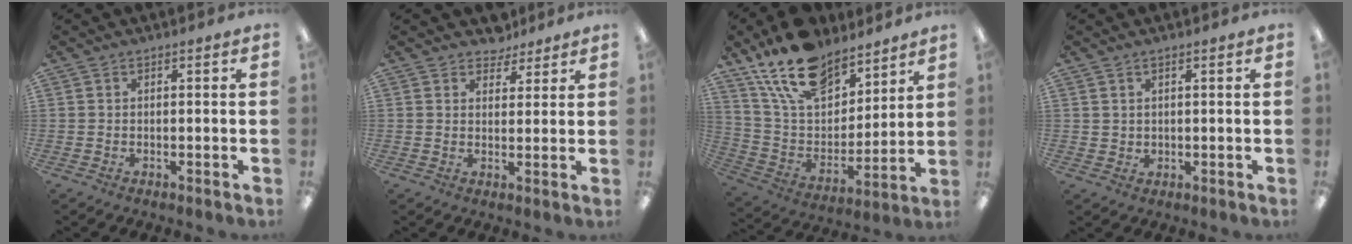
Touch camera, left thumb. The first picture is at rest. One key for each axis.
{"total": 4.2, "fx": 3.5, "fy": 2.4, "fz": 0.4, "tx": 0.005, "ty": -0.019, "tz": 0.061}
{"total": 19.0, "fx": 13.8, "fy": 10.1, "fz": 8.3, "tx": -0.168, "ty": -0.076, "tz": 0.254}
{"total": 1.5, "fx": 1.1, "fy": 1.0, "fz": 0.2, "tx": -0.006, "ty": 0.001, "tz": 0.020}